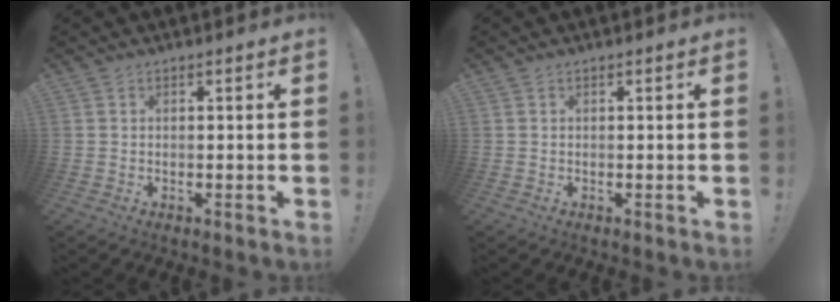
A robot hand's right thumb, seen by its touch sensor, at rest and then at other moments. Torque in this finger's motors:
{"motor_torque": [0.00, 0.00, 0.03, -0.03, 0.01]}